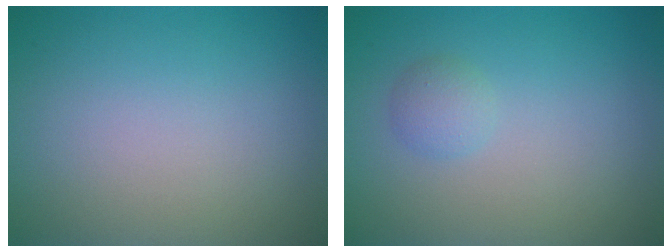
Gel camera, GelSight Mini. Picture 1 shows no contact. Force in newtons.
{"total": 1.3, "press": 1.3, "slide": 0.0}